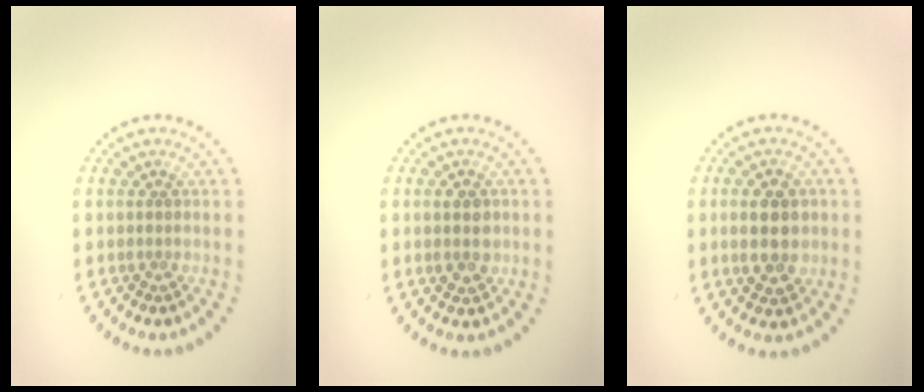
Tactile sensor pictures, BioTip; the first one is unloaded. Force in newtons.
{"total": 2.1, "press": 2.0, "slide": 0.1}
{"total": 4.3, "press": 4.3, "slide": 0.1}